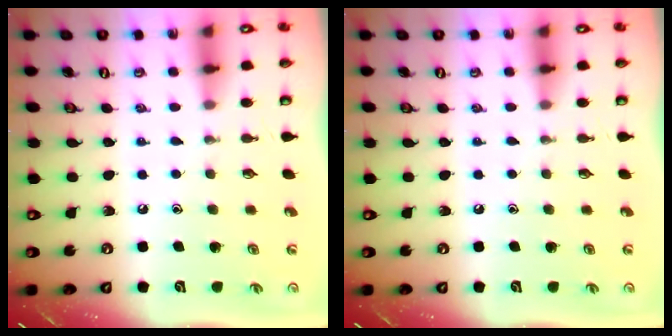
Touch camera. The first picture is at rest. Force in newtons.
{"total": 0.0}